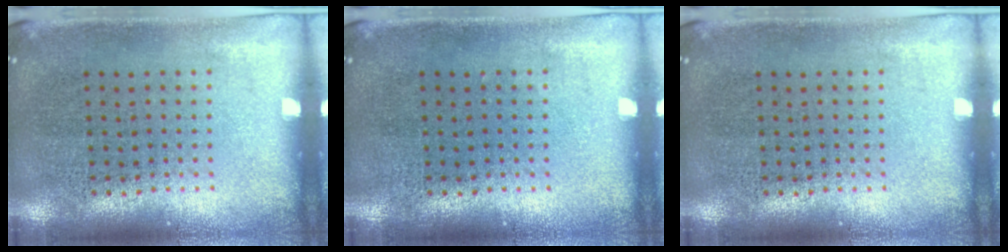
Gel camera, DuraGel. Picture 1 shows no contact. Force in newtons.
{"total": 0.0}
{"total": 0.0}